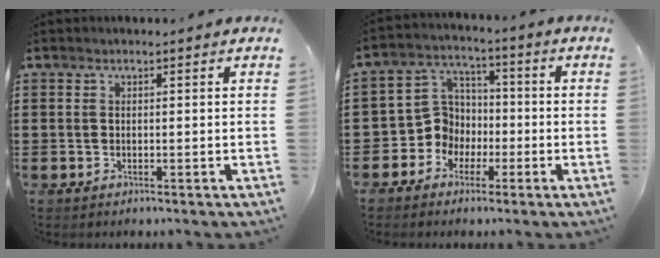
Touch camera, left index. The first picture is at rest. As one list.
[{"total": 7.1, "force": [-1.7, 6.6, 1.8], "torque": [-0.078, 0.001, -0.038]}]